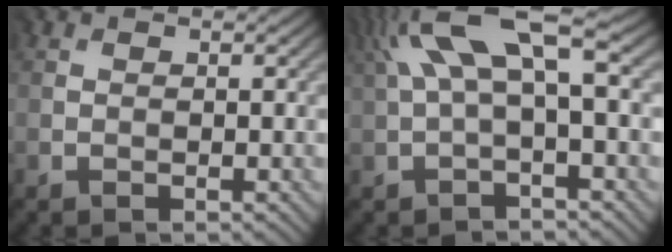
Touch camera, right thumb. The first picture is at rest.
{"total": 9.3, "force": [2.7, 3.0, 8.3], "torque": [-0.177, 0.017, 0.046]}